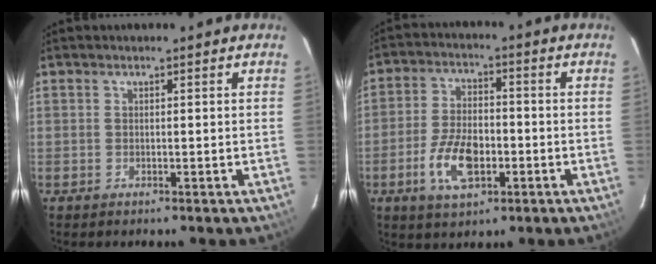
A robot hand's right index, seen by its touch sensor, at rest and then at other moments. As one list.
[{"total": 10.1, "force": [-3.7, 5.2, 7.9], "torque": [-0.164, 0.000, -0.062]}]